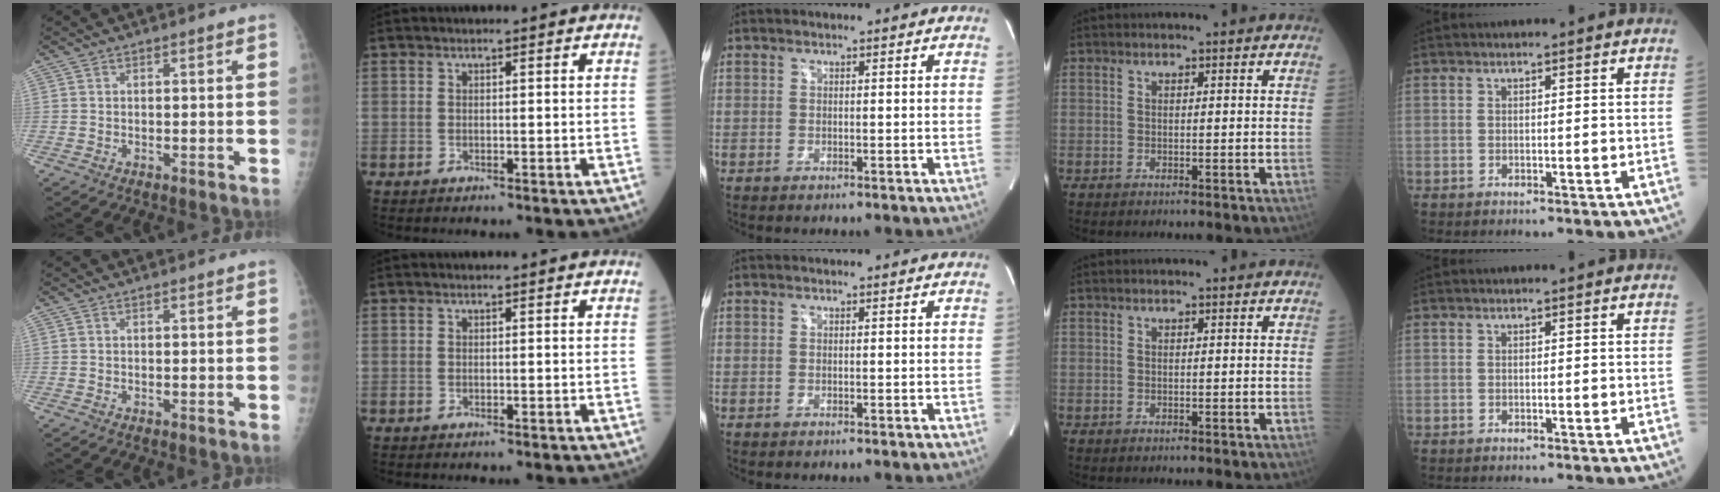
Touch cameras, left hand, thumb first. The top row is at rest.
{}